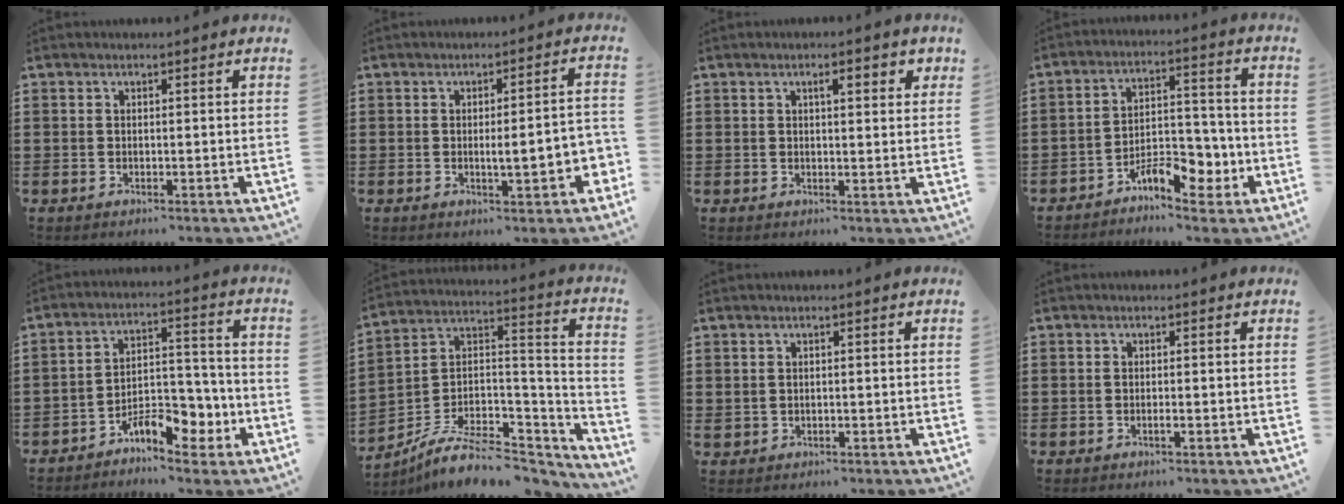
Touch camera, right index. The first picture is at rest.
{"total": 5.4, "force": [-1.1, 1.1, 5.2], "torque": [-0.071, -0.008, -0.023]}
{"total": 2.8, "force": [1.1, 0.8, 2.5], "torque": [-0.035, 0.002, 0.012]}
{"total": 8.3, "force": [-5.0, 3.8, 5.5], "torque": [-0.076, 0.020, -0.088]}
{"total": 8.1, "force": [-5.2, 3.7, 5.0], "torque": [-0.068, 0.021, -0.094]}
{"total": 9.7, "force": [-7.0, 3.8, 5.5], "torque": [-0.103, 0.016, -0.135]}
{"total": 0.6, "force": [0.3, 0.4, 0.3], "torque": [-0.008, 0.002, 0.005]}
{"total": 0.8, "force": [-0.3, -0.1, 0.7], "torque": [-0.012, -0.005, -0.006]}